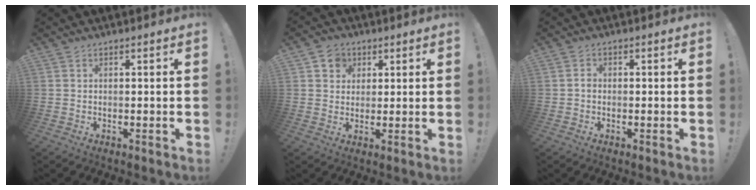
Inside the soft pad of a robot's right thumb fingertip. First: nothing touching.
{"total": 5.9, "force": [2.5, 5.1, 1.6], "torque": [-0.032, -0.005, 0.049]}
{"total": 1.1, "force": [-0.8, 0.7, 0.5], "torque": [-0.012, 0.006, -0.013]}